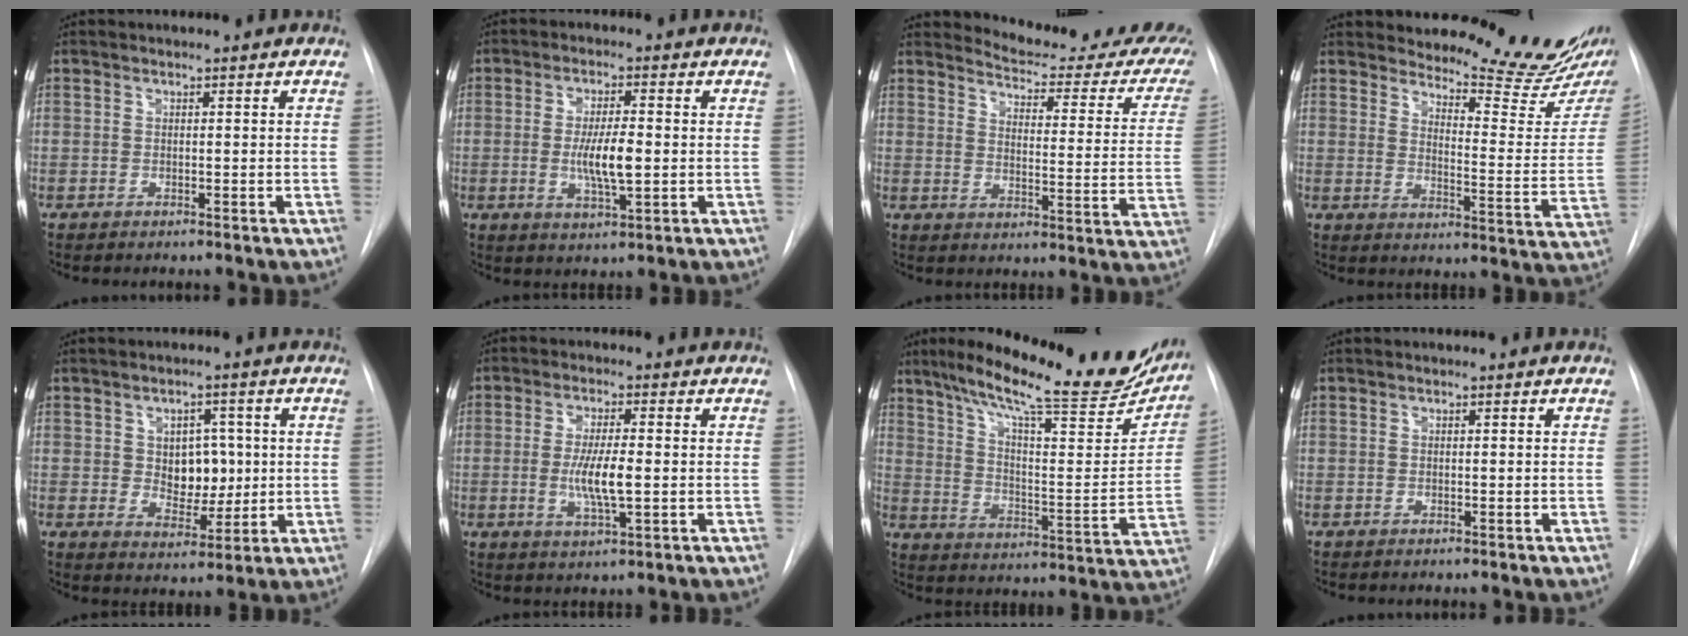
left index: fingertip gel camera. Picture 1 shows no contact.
{"total": 6.7, "force": [-1.3, 1.3, 6.5], "torque": [-0.122, -0.014, -0.020]}
{"total": 18.6, "force": [17.4, 3.2, 5.7], "torque": [-0.056, -0.094, 0.185]}
{"total": 17.1, "force": [15.7, 1.1, 6.7], "torque": [-0.084, -0.111, 0.188]}
{"total": 6.7, "force": [0.1, 4.6, 4.8], "torque": [-0.065, 0.003, 0.015]}
{"total": 6.6, "force": [-1.4, 1.1, 6.4], "torque": [-0.126, -0.015, -0.023]}
{"total": 25.8, "force": [20.5, 4.7, 14.9], "torque": [-0.225, -0.029, 0.279]}
{"total": 0.0}